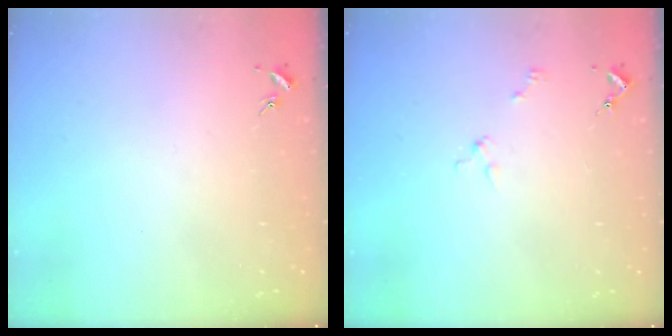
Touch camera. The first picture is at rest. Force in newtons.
{"total": 2.0, "press": 2.0, "slide": 0.2}